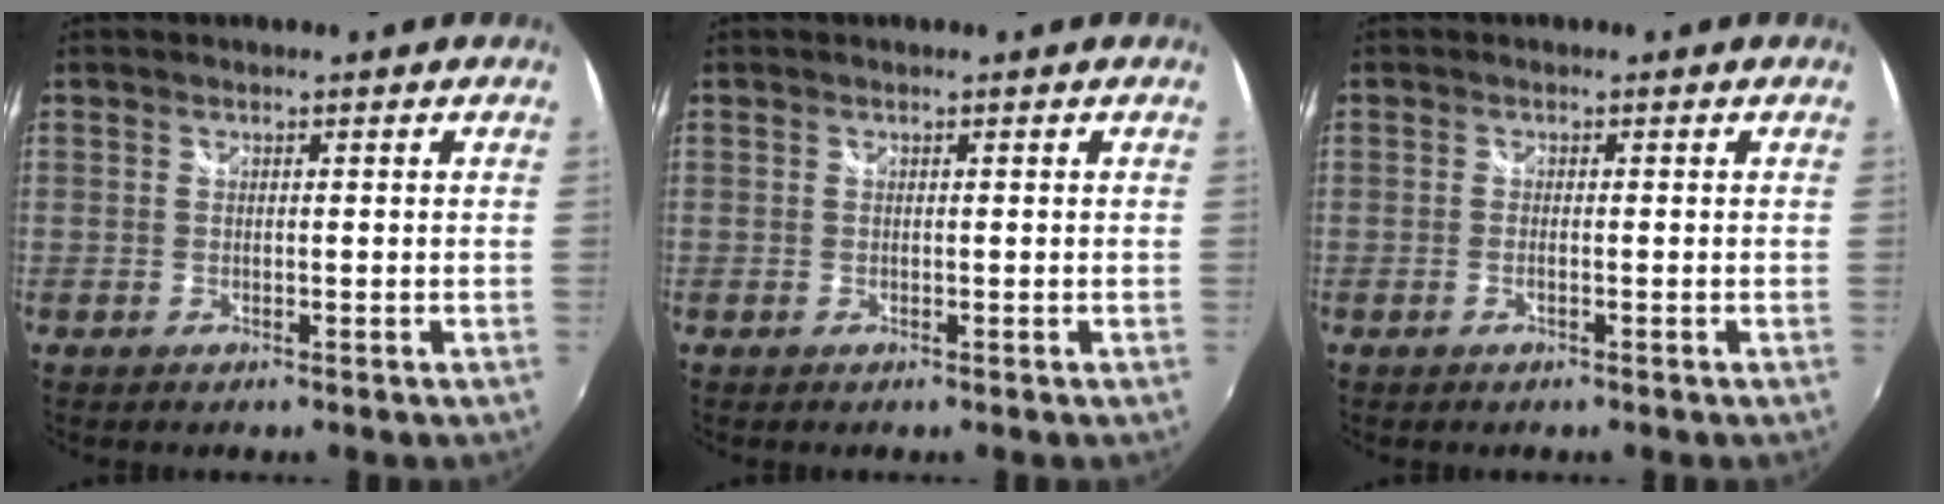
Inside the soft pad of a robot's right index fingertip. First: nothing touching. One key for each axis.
{"total": 0.0}
{"total": 0.8, "fx": -0.3, "fy": 0.1, "fz": 0.7, "tx": -0.015, "ty": -0.001, "tz": -0.006}